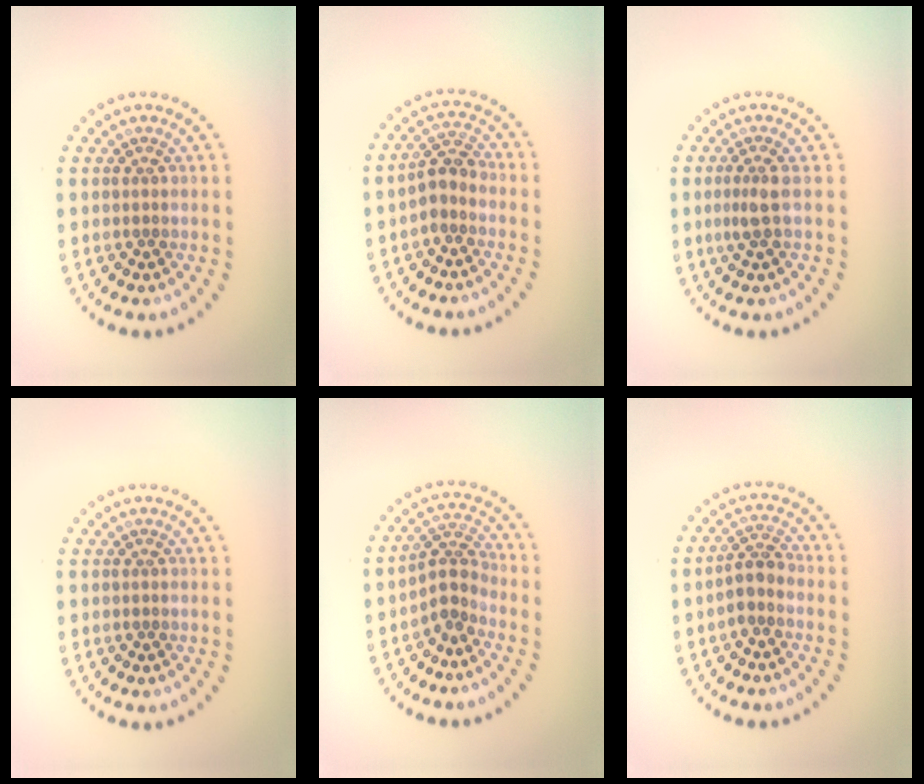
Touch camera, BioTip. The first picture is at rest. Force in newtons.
{"total": 2.4, "press": 2.0, "slide": 1.3}
{"total": 1.7, "press": 1.4, "slide": 1.1}
{"total": 0.0}
{"total": 2.6, "press": 1.9, "slide": 1.9}
{"total": 2.3, "press": 1.9, "slide": 1.4}